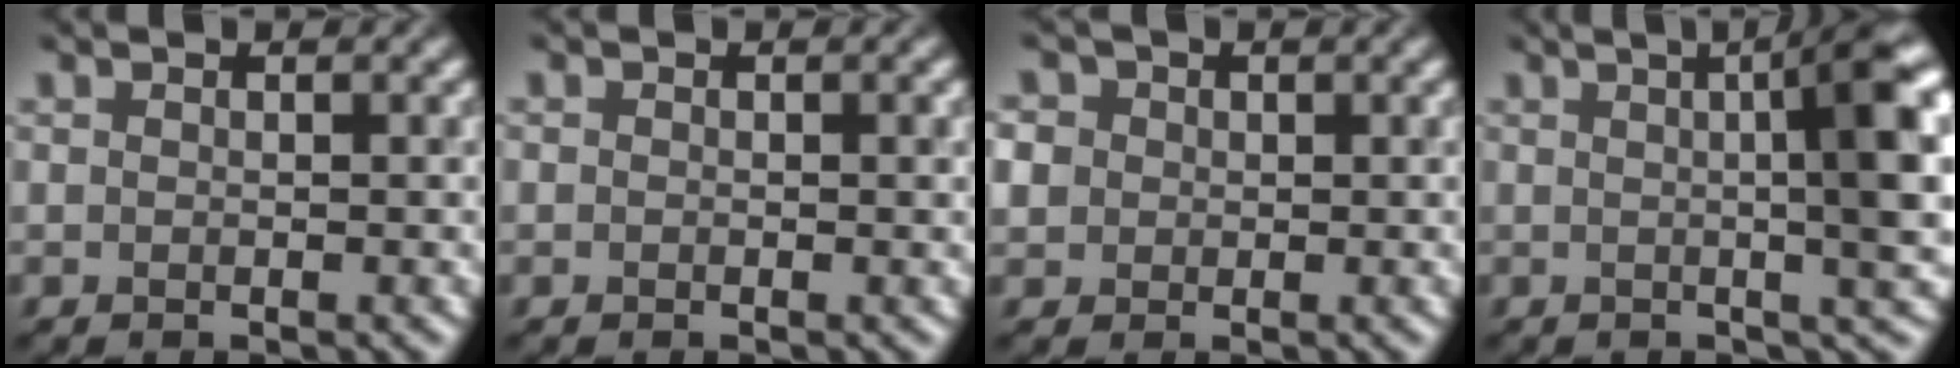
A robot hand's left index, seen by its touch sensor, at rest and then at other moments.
{"total": 0.8, "force": [0.1, 0.5, 0.6], "torque": [-0.005, -0.002, 0.002]}
{"total": 5.0, "force": [1.3, 4.5, 1.8], "torque": [-0.044, 0.035, -0.003]}
{"total": 10.4, "force": [1.2, 2.5, 10.0], "torque": [-0.097, 0.020, 0.010]}